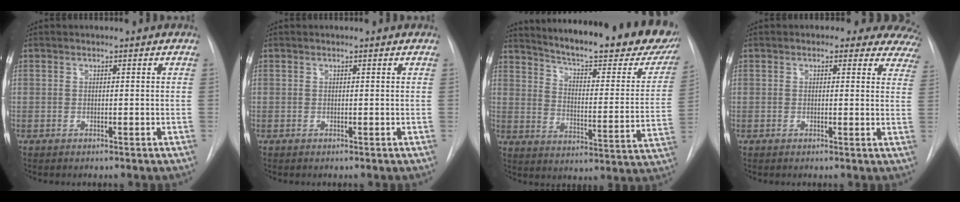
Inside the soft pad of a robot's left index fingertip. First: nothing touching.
{"total": 0.6, "force": [-0.6, -0.1, -0.2], "torque": [-0.001, -0.007, -0.013]}
{"total": 27.1, "force": [22.6, 4.7, 14.3], "torque": [-0.209, -0.077, 0.282]}
{"total": 10.7, "force": [9.1, 4.9, 2.6], "torque": [0.009, -0.013, 0.067]}